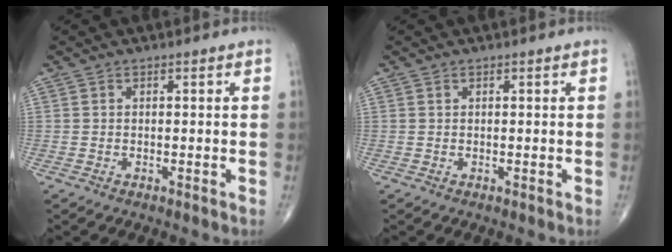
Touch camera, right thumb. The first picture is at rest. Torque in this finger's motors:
{"motor_torque": [-0.24, 0.08, 0.14, 0.01, -0.02]}